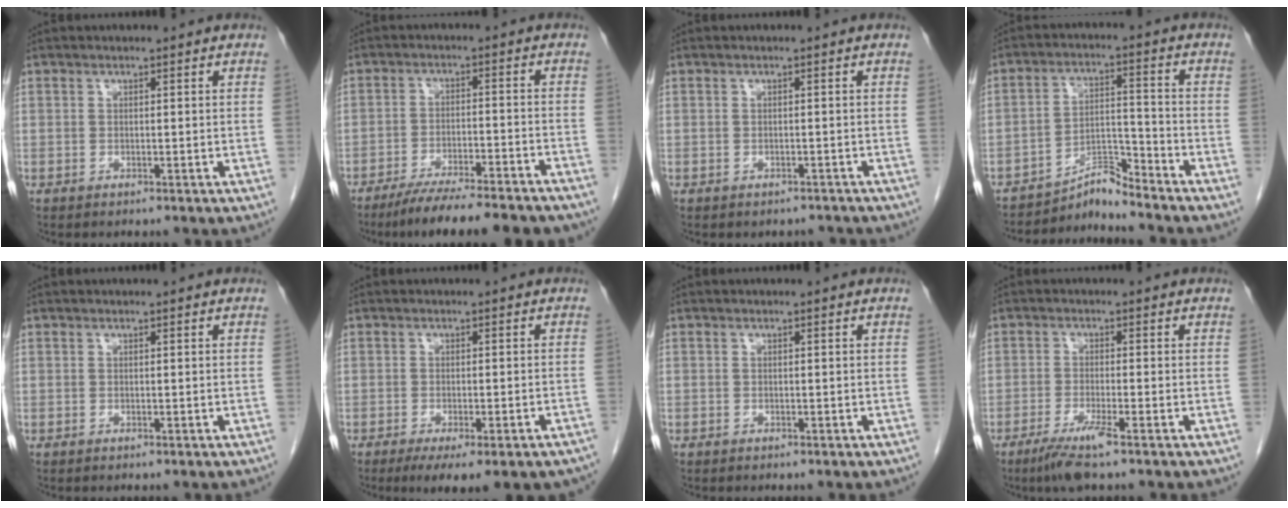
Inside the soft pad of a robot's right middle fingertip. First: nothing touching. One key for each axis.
{"total": 15.7, "fx": -13.4, "fy": 1.7, "fz": 7.9, "tx": -0.106, "ty": -0.014, "tz": -0.195}
{"total": 2.1, "fx": -1.8, "fy": 1.0, "fz": 0.1, "tx": -0.002, "ty": 0.002, "tz": -0.025}
{"total": 5.3, "fx": -5.2, "fy": -0.7, "fz": 0.0, "tx": 0.001, "ty": 0.009, "tz": -0.089}
{"total": 0.0}
{"total": 10.3, "fx": -7.8, "fy": 2.0, "fz": 6.4, "tx": -0.067, "ty": -0.004, "tz": -0.100}
{"total": 0.0}
{"total": 6.1, "fx": -4.0, "fy": -0.6, "fz": 4.6, "tx": -0.091, "ty": -0.019, "tz": -0.079}